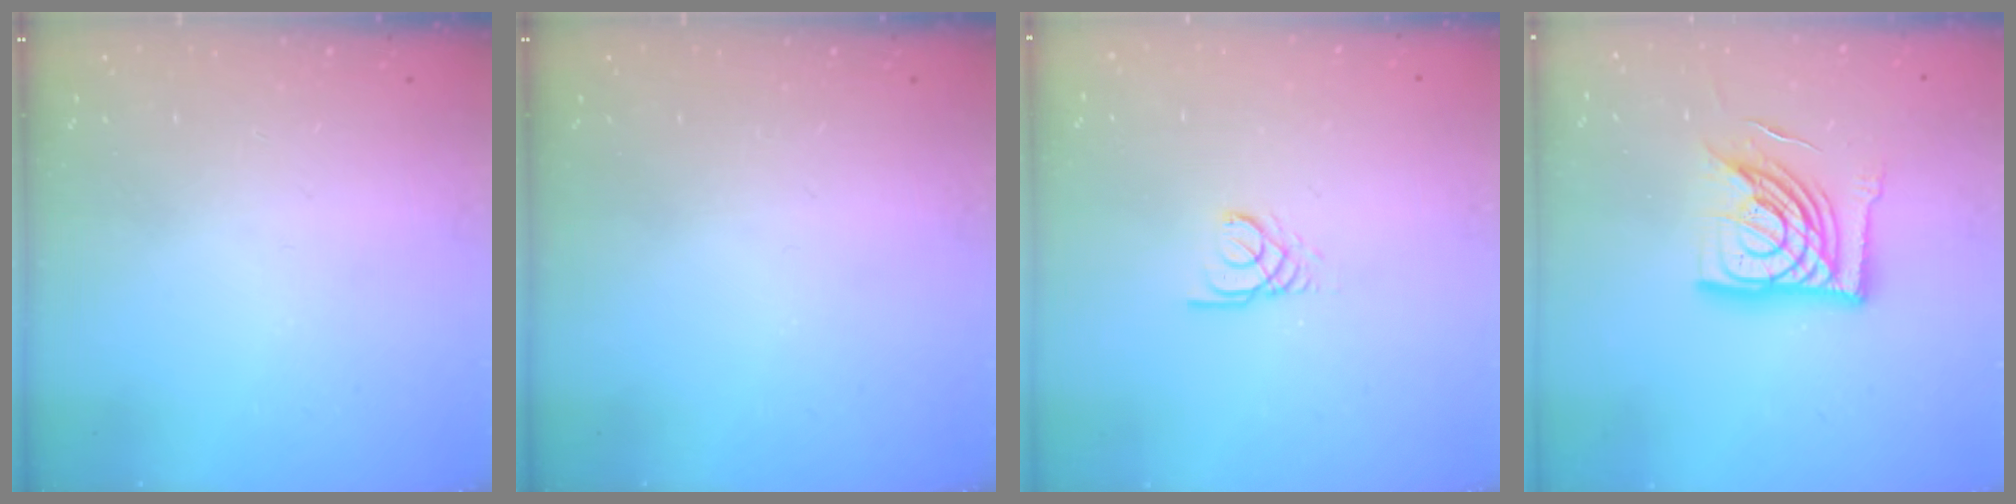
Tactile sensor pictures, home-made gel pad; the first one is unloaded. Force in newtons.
{"total": 0.0}
{"total": 2.4, "press": 2.4, "slide": 0.3}
{"total": 15.6, "press": 15.5, "slide": 1.2}